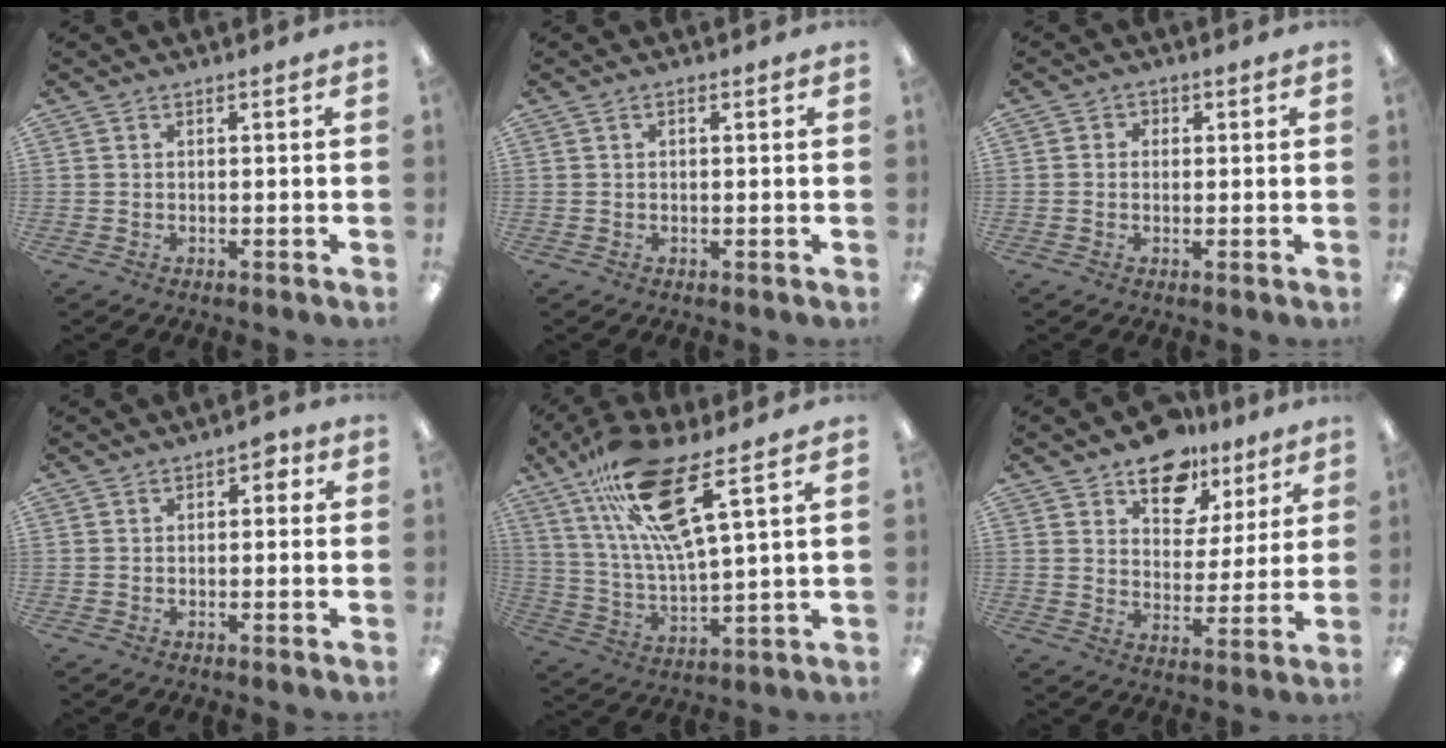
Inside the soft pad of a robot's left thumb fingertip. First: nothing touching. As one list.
[{"total": 0.9, "force": [0.2, 0.4, 0.7], "torque": [-0.014, 0.004, 0.003]}, {"total": 1.6, "force": [-0.4, 1.4, 0.6], "torque": [-0.010, 0.006, -0.009]}, {"total": 1.7, "force": [-0.1, 1.2, 1.1], "torque": [-0.015, 0.003, -0.005]}, {"total": 18.8, "force": [10.8, 4.4, 14.7], "torque": [-0.282, -0.035, 0.178]}, {"total": 12.7, "force": [9.4, 7.7, 3.7], "torque": [-0.054, -0.063, 0.173]}]